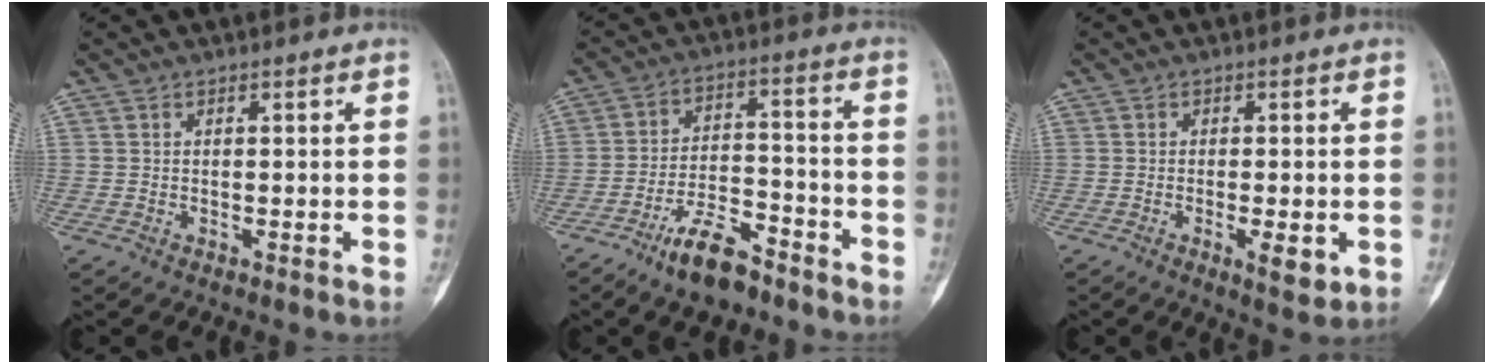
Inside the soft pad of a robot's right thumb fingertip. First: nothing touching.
{"total": 10.5, "force": [-7.6, 4.0, 6.0], "torque": [-0.097, 0.057, -0.137]}
{"total": 4.8, "force": [-1.4, 1.6, 4.3], "torque": [-0.061, -0.008, -0.018]}